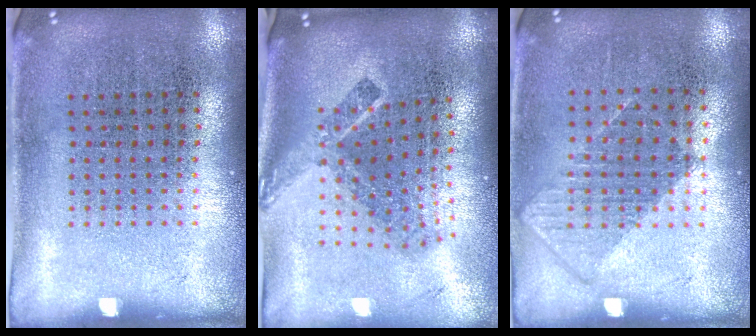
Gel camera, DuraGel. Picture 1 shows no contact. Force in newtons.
{"total": 2.4, "press": 1.6, "slide": 1.7}
{"total": 0.8, "press": 0.8, "slide": 0.3}